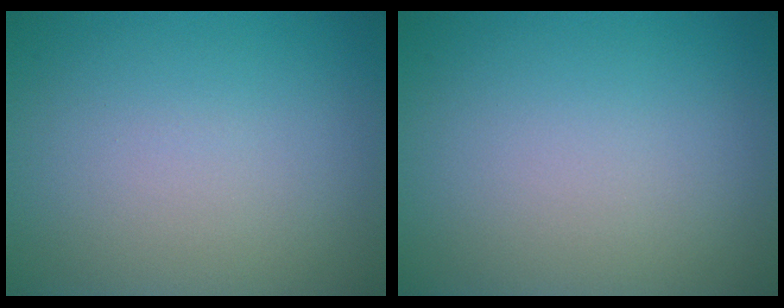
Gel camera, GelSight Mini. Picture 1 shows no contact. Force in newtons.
{"total": 0.0}